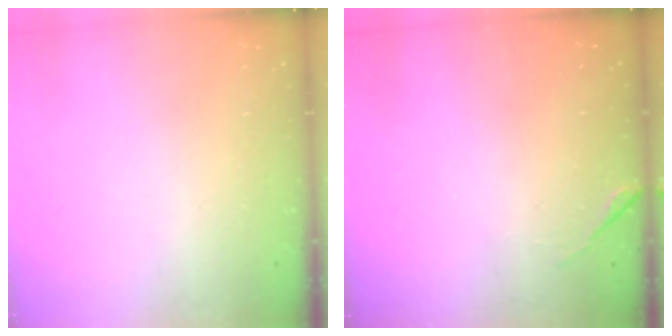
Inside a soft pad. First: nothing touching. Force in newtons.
{"total": 5.1, "press": 5.1, "slide": 0.2}